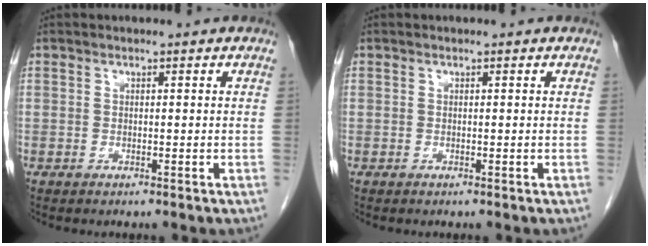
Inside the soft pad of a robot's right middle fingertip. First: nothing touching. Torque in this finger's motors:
{"motor_torque": [0.05, -0.05, 0.00, -0.01]}